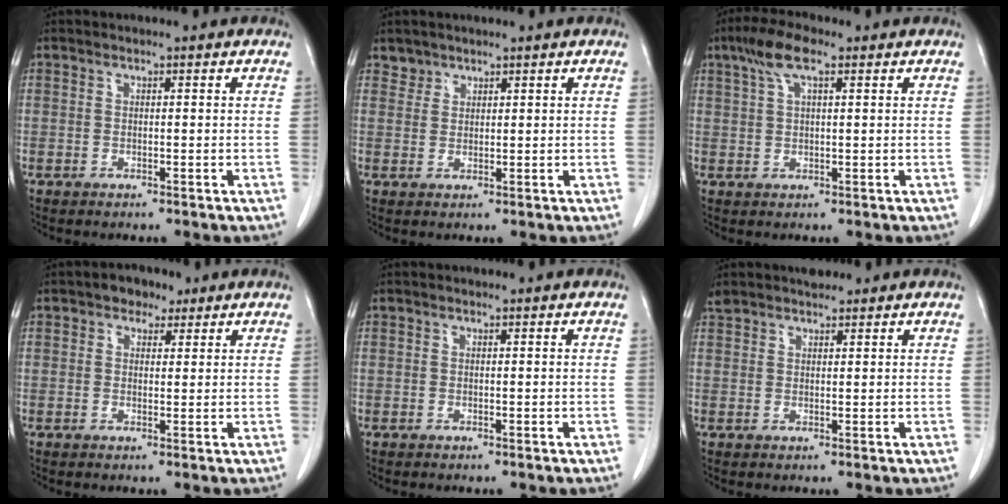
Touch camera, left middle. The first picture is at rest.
{"total": 1.7, "force": [1.4, 0.9, -0.4], "torque": [0.014, 0.005, 0.022]}
{"total": 5.4, "force": [3.0, 1.3, 4.3], "torque": [-0.092, 0.019, 0.057]}
{"total": 3.2, "force": [2.0, 2.1, 1.3], "torque": [-0.021, 0.010, 0.029]}
{"total": 0.0}
{"total": 3.3, "force": [3.0, 1.1, 0.8], "torque": [-0.017, 0.018, 0.052]}